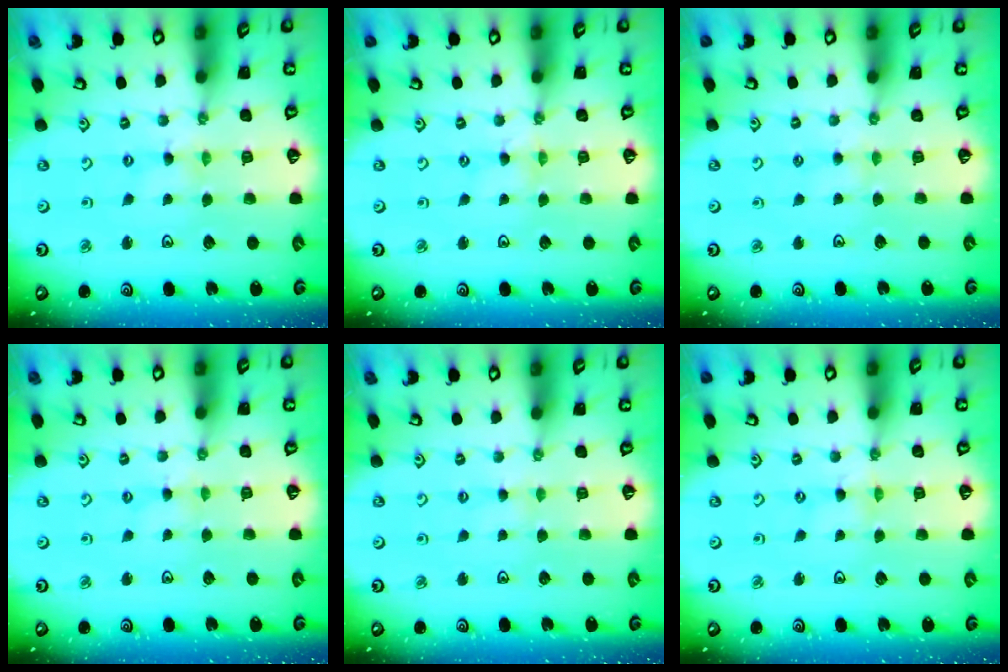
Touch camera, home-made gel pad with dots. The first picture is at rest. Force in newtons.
{"total": 0.0}
{"total": 2.2, "press": 2.2, "slide": 0.4}
{"total": 1.2, "press": 1.2, "slide": 0.3}
{"total": 1.7, "press": 1.7, "slide": 0.3}
{"total": 0.0}